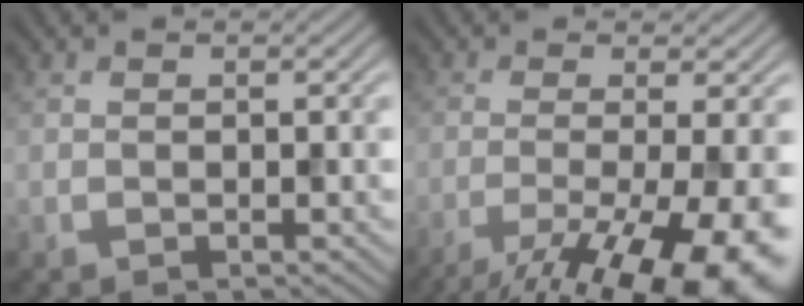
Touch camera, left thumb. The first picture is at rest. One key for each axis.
{"total": 14.5, "fx": -7.7, "fy": 3.5, "fz": 11.8, "tx": -0.182, "ty": -0.015, "tz": -0.108}